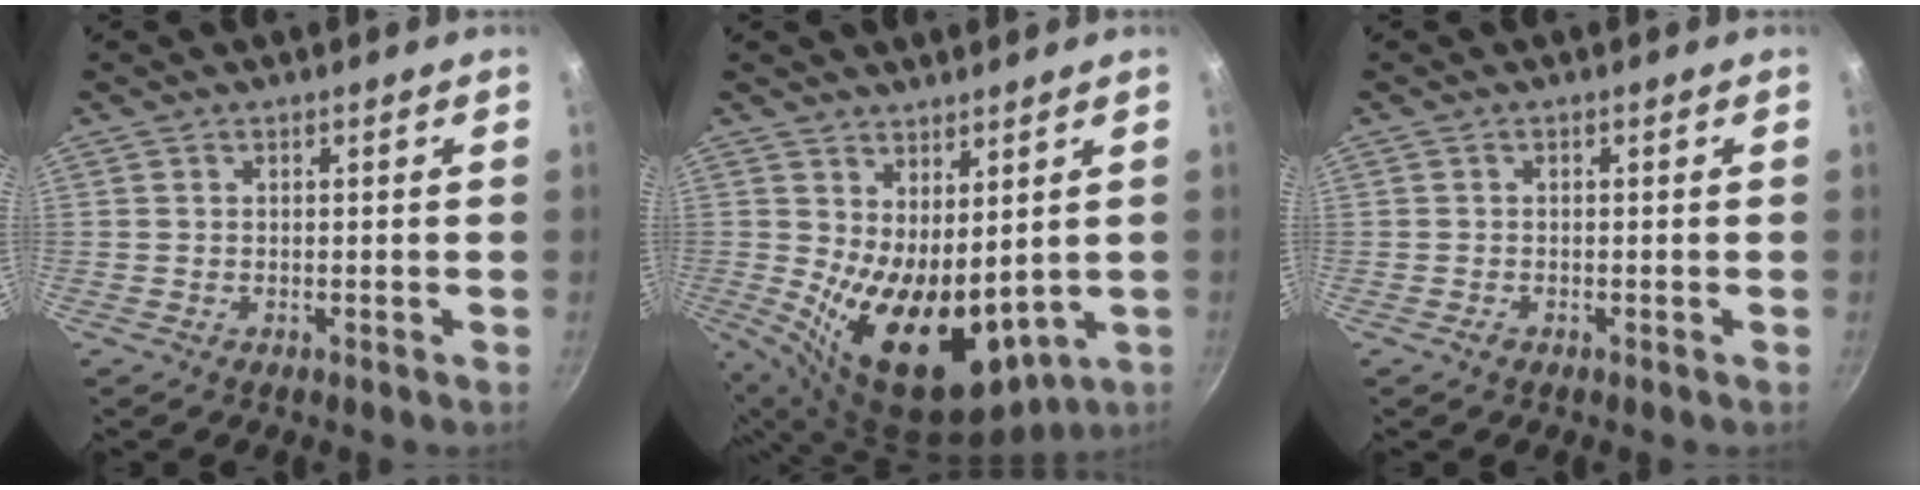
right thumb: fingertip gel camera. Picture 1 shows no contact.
{"total": 15.3, "force": [1.0, 8.2, 12.9], "torque": [-0.176, -0.034, 0.044]}
{"total": 1.0, "force": [-0.6, 0.7, 0.4], "torque": [-0.007, 0.002, -0.012]}